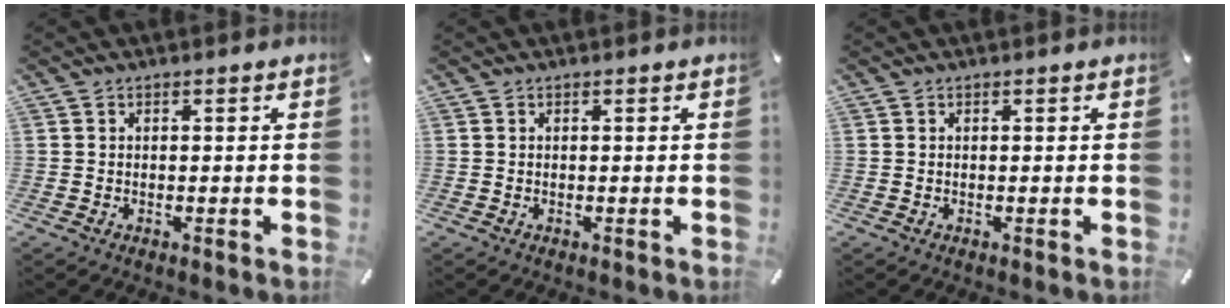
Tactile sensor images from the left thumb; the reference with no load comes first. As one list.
[{"total": 0.0}, {"total": 0.0}]